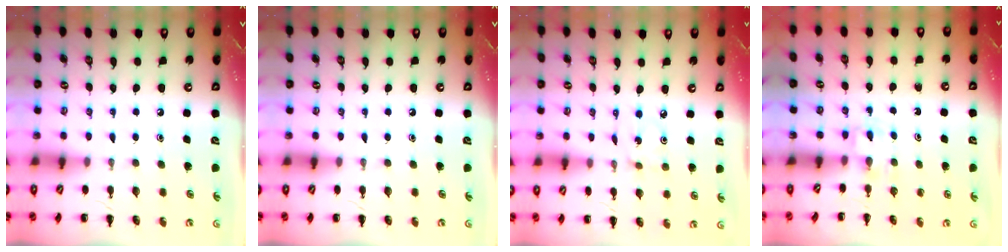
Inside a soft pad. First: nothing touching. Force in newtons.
{"total": 0.0}
{"total": 1.0, "press": 0.9, "slide": 0.3}
{"total": 2.6, "press": 2.4, "slide": 1.0}